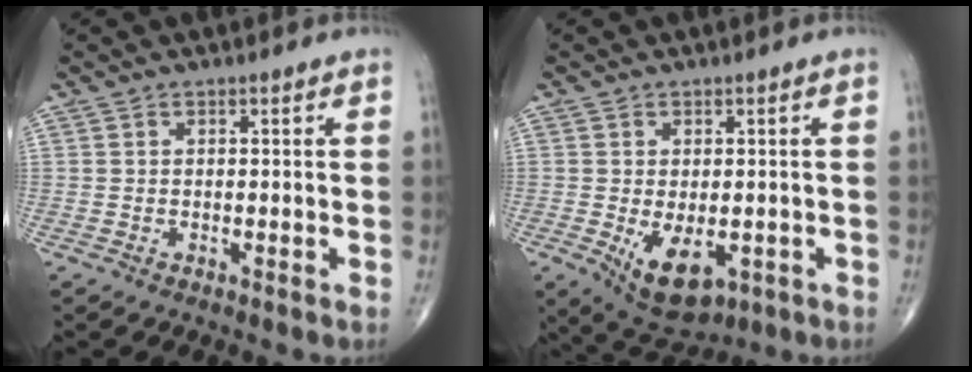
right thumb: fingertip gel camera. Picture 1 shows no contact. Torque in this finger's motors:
{"motor_torque": [-0.43, 0.76, 0.38, 0.26, 0.13]}